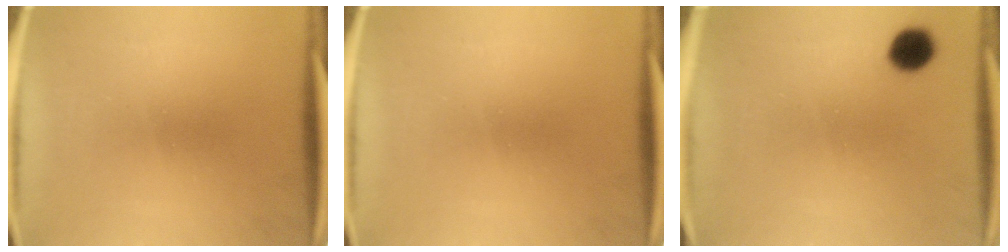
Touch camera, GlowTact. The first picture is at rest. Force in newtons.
{"total": 0.0}
{"total": 5.3}